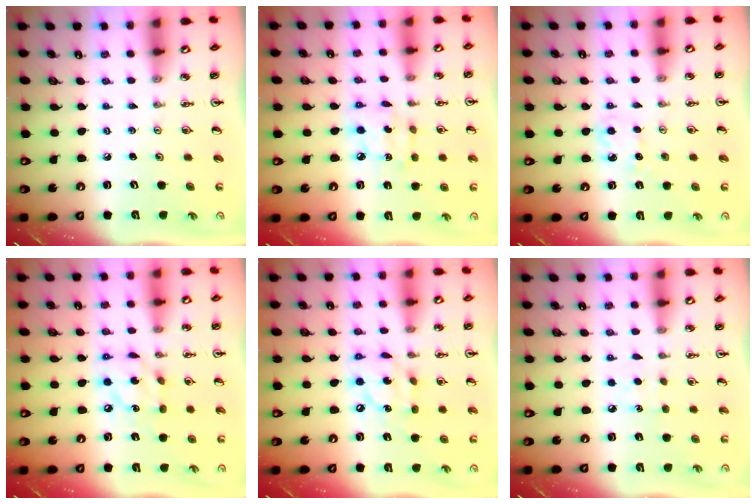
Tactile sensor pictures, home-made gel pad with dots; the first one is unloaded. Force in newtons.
{"total": 6.8, "press": 6.8, "slide": 0.4}
{"total": 4.1, "press": 4.0, "slide": 0.6}
{"total": 10.6, "press": 10.6, "slide": 0.6}
{"total": 10.6, "press": 10.6, "slide": 0.6}
{"total": 4.8, "press": 4.7, "slide": 0.5}